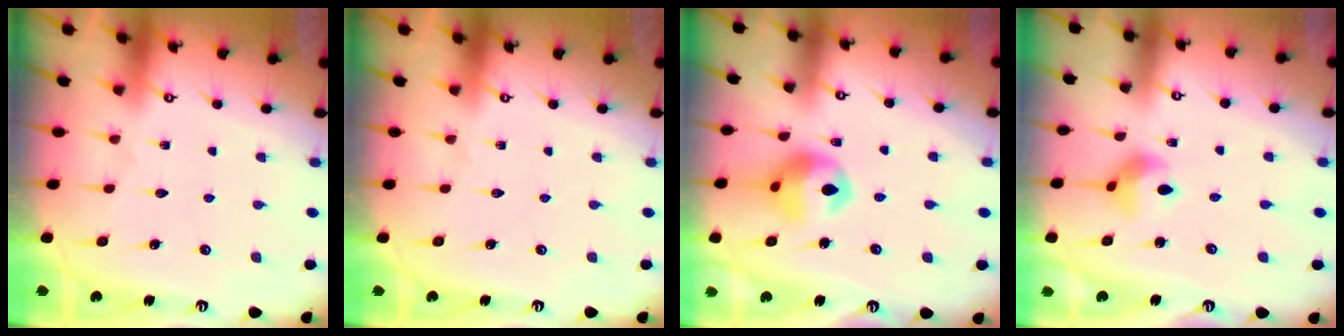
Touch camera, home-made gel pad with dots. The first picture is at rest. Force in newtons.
{"total": 0.0}
{"total": 12.1, "press": 12.0, "slide": 1.6}
{"total": 6.4, "press": 6.3, "slide": 0.6}